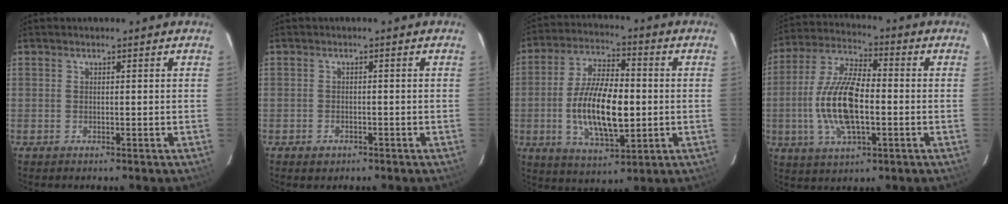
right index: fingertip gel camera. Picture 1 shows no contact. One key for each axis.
{"total": 2.1, "fx": -1.2, "fy": 1.5, "fz": 0.7, "tx": -0.013, "ty": 0.001, "tz": -0.016}
{"total": 15.5, "fx": -1.8, "fy": 6.5, "fz": 14.0, "tx": -0.272, "ty": -0.001, "tz": -0.028}
{"total": 15.1, "fx": -2.4, "fy": 6.1, "fz": 13.5, "tx": -0.283, "ty": 0.002, "tz": -0.047}